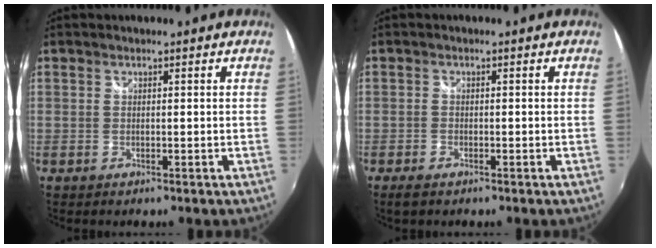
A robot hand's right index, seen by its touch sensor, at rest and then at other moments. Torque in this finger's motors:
{"motor_torque": [0.04, -0.06, 0.10, 0.01]}